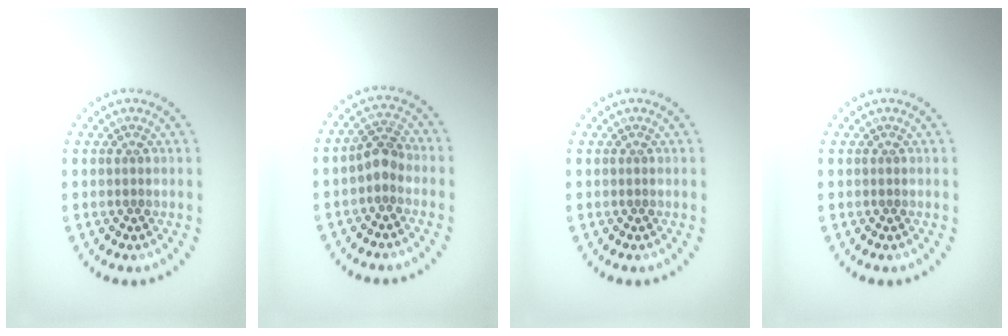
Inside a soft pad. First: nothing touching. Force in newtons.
{"total": 2.1, "press": 2.0, "slide": 0.8}
{"total": 0.0}
{"total": 0.0}